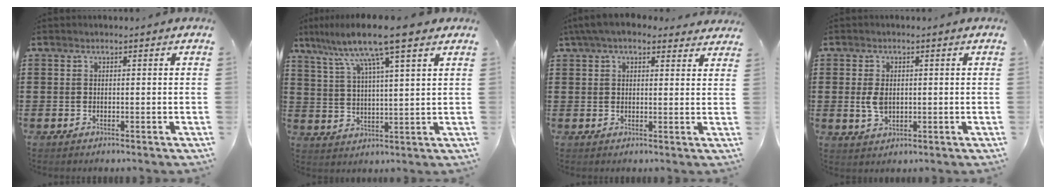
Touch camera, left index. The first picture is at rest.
{"total": 10.6, "force": [7.6, 0.6, 7.3], "torque": [-0.162, -0.020, 0.128]}
{"total": 5.2, "force": [4.3, 1.5, 2.6], "torque": [-0.063, -0.004, 0.078]}
{"total": 3.4, "force": [0.1, 2.2, 2.6], "torque": [-0.068, 0.000, -0.003]}